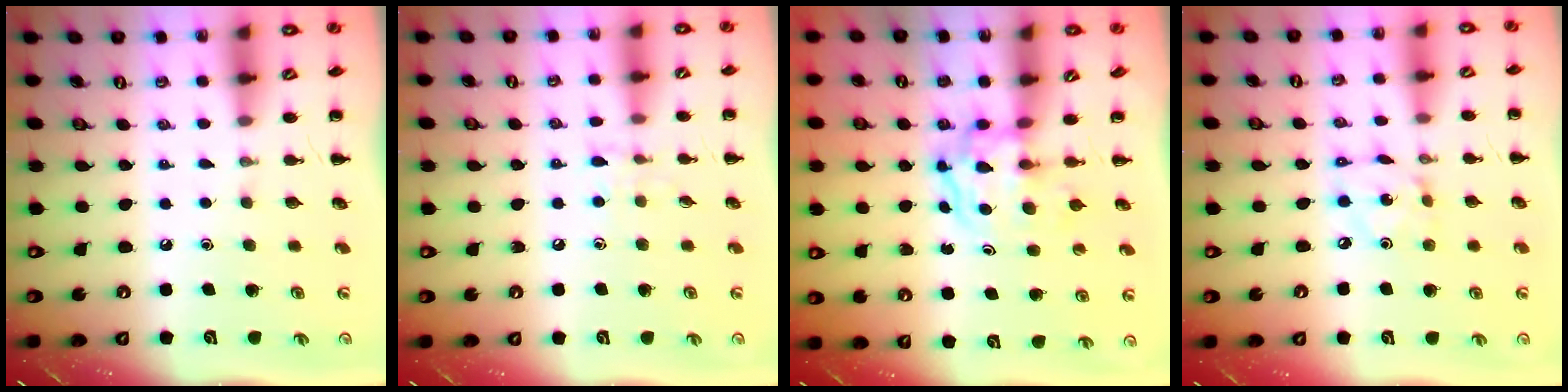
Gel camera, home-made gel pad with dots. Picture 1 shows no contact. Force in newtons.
{"total": 5.7, "press": 5.4, "slide": 1.9}
{"total": 3.7, "press": 3.7, "slide": 0.4}
{"total": 3.2, "press": 3.1, "slide": 0.5}